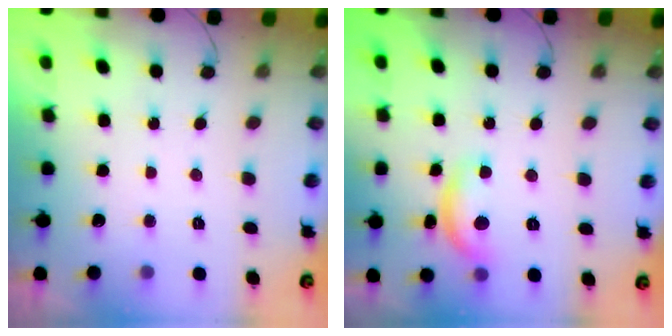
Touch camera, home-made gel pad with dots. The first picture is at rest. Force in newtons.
{"total": 10.6, "press": 10.6, "slide": 0.6}